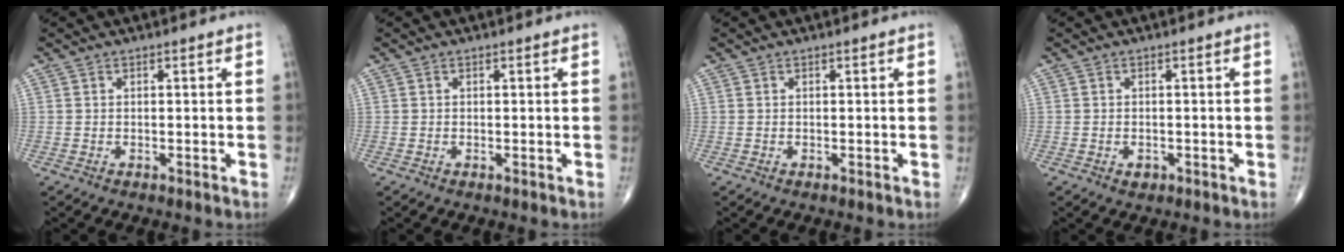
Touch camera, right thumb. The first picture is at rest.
{"total": 0.0}
{"total": 0.0}
{"total": 1.3, "force": [-0.5, 0.9, 0.6], "torque": [-0.004, 0.002, -0.005]}